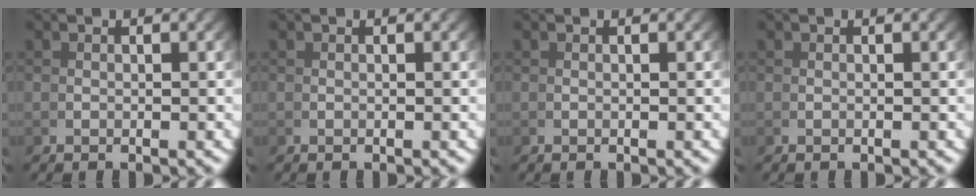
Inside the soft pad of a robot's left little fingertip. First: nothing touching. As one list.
[{"total": 0.0}, {"total": 0.0}, {"total": 0.0}]